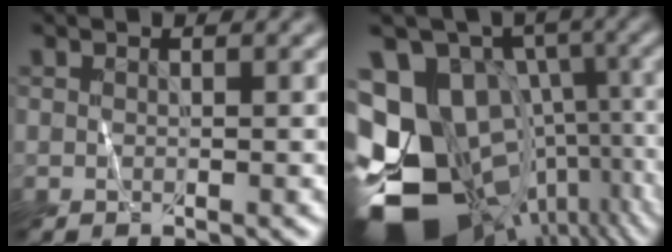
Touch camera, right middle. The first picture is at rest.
{"total": 19.7, "force": [-6.9, 14.7, 11.1], "torque": [-0.199, -0.010, -0.079]}